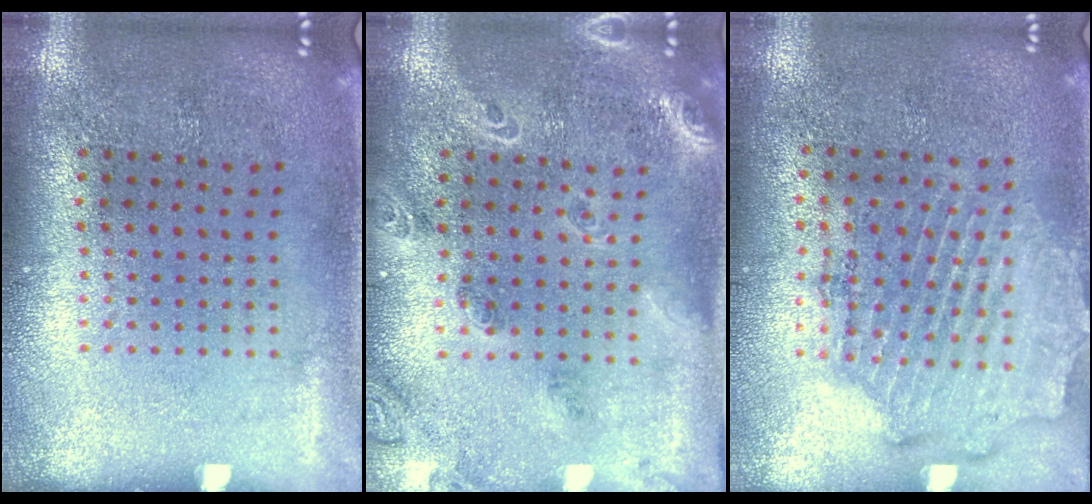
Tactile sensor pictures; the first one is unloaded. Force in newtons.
{"total": 1.8, "press": 1.7, "slide": 0.8}
{"total": 1.9, "press": 1.7, "slide": 0.9}